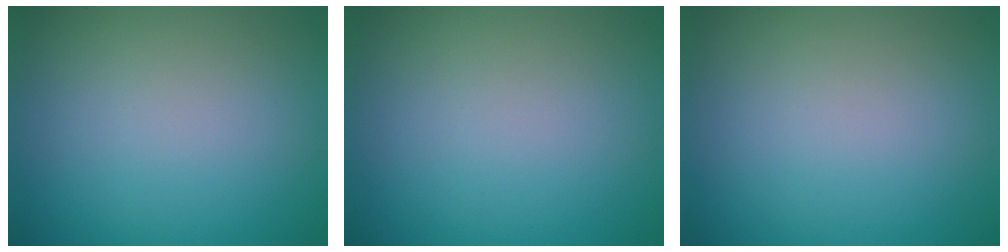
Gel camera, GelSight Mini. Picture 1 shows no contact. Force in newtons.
{"total": 0.0}
{"total": 0.0}